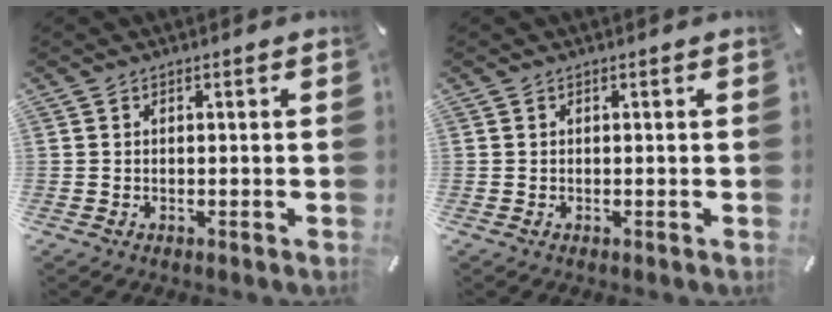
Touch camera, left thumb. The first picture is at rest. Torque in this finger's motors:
{"motor_torque": [-0.09, -0.05, 0.09, -0.03, 0.01]}